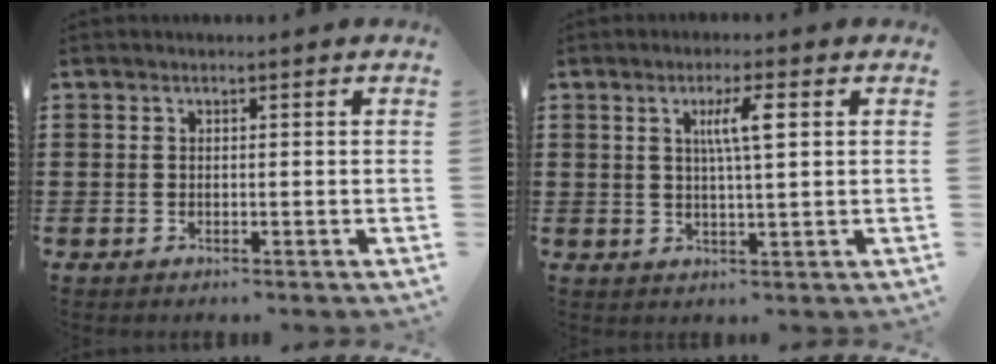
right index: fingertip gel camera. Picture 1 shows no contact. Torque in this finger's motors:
{"motor_torque": [0.60, -0.17, 0.25, 0.12]}